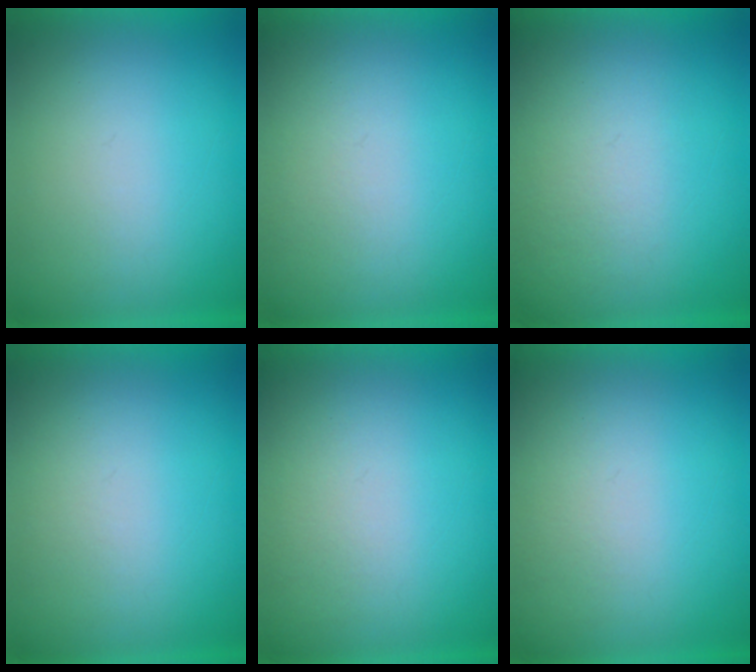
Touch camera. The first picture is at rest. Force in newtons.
{"total": 1.3}
{"total": 3.5}
{"total": 1.1}
{"total": 1.9}
{"total": 2.0}